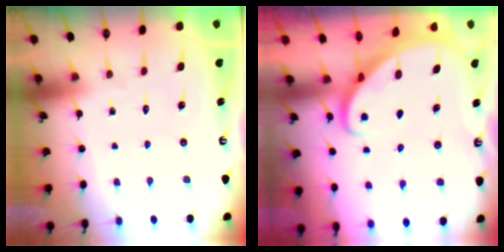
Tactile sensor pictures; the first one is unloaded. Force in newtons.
{"total": 2.5, "press": 2.5, "slide": 0.2}